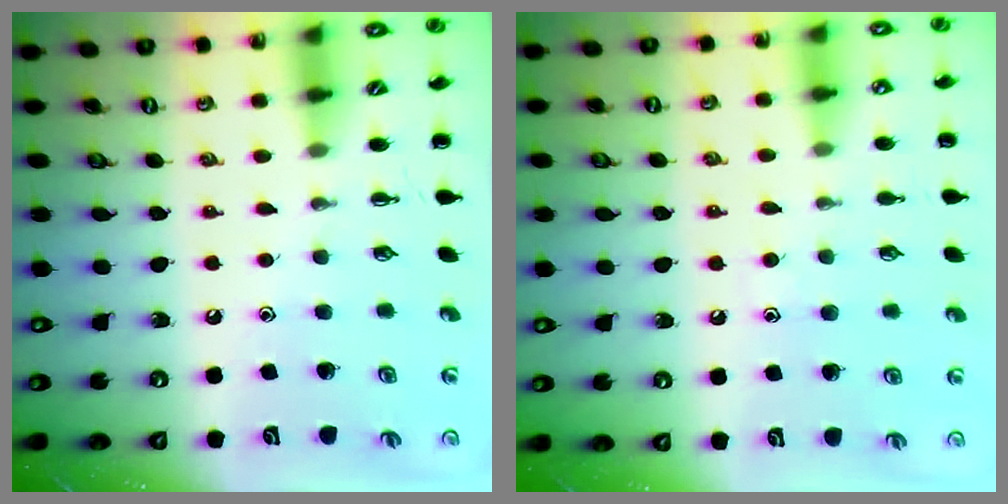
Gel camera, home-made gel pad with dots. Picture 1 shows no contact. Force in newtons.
{"total": 6.9, "press": 6.8, "slide": 1.2}